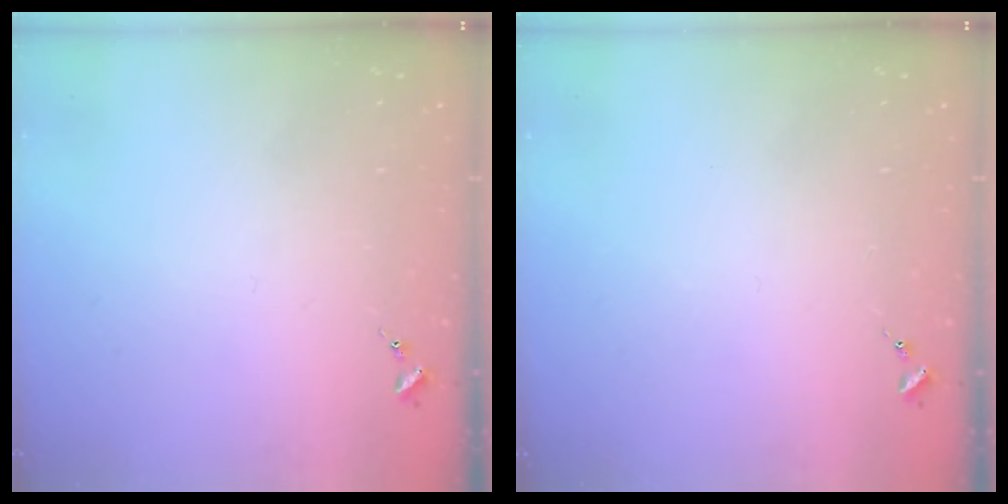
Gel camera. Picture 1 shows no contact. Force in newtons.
{"total": 0.0}